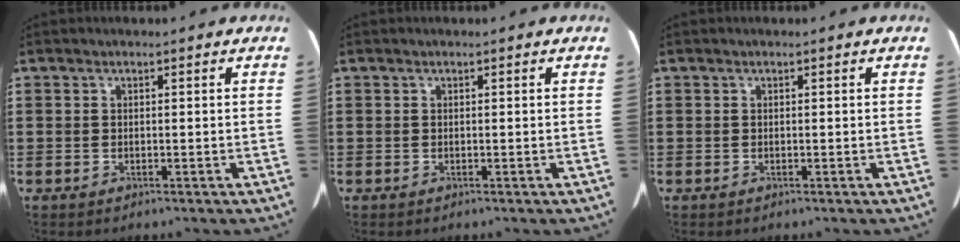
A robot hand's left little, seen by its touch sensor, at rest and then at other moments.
{"total": 0.0}
{"total": 0.0}